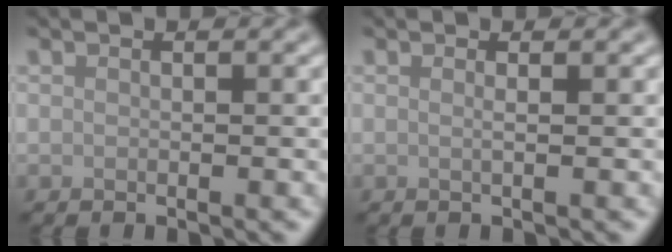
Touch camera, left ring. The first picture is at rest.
{"total": 0.8, "force": [0.1, 0.3, 0.7], "torque": [-0.007, -0.001, -0.004]}